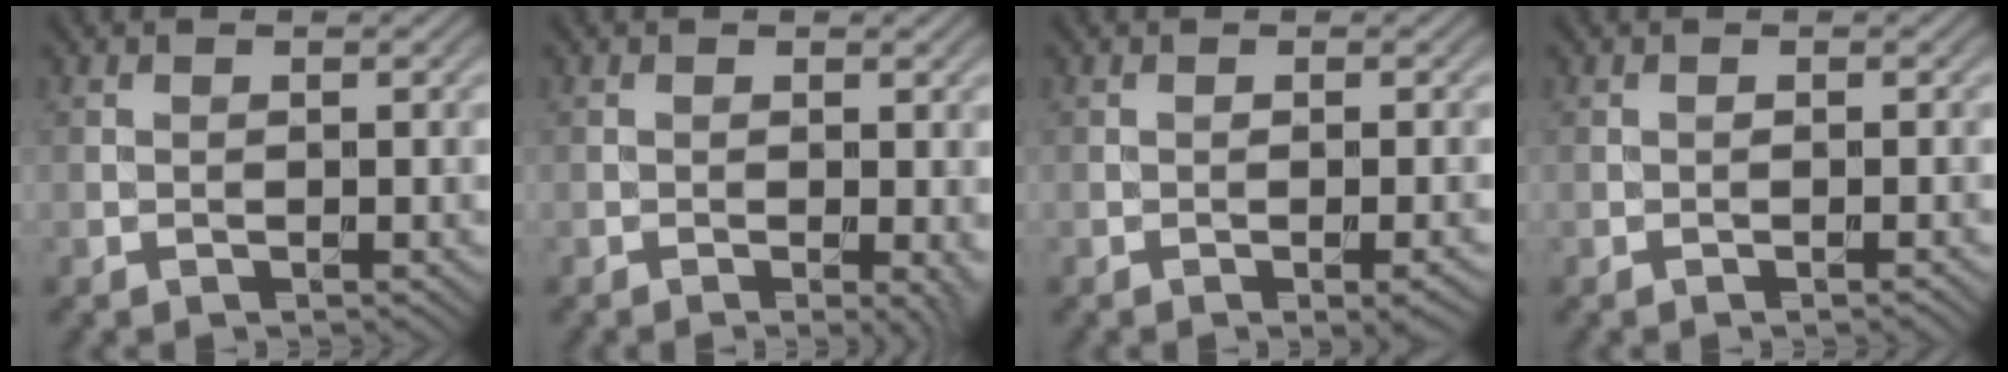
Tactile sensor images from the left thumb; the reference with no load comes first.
{"total": 2.2, "force": [-0.3, 0.4, 2.1], "torque": [-0.030, -0.007, -0.007]}
{"total": 1.9, "force": [-0.8, 0.3, 1.6], "torque": [-0.025, 0.000, -0.012]}
{"total": 0.6, "force": [-0.4, 0.0, 0.5], "torque": [-0.007, 0.001, -0.007]}